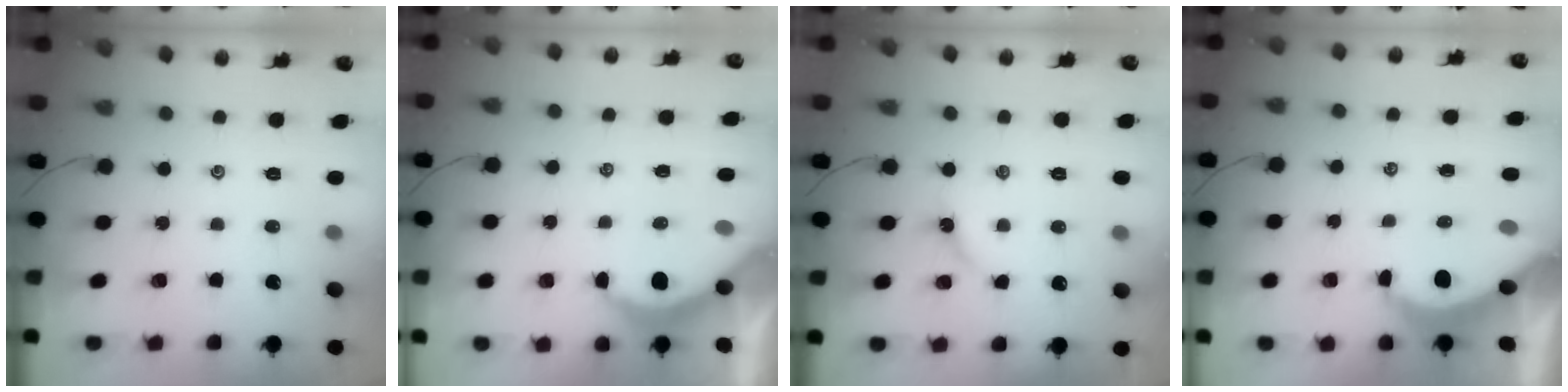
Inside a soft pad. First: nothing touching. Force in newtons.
{"total": 5.8, "press": 5.8, "slide": 0.3}
{"total": 2.9, "press": 2.9, "slide": 0.5}
{"total": 6.3, "press": 6.3, "slide": 0.6}